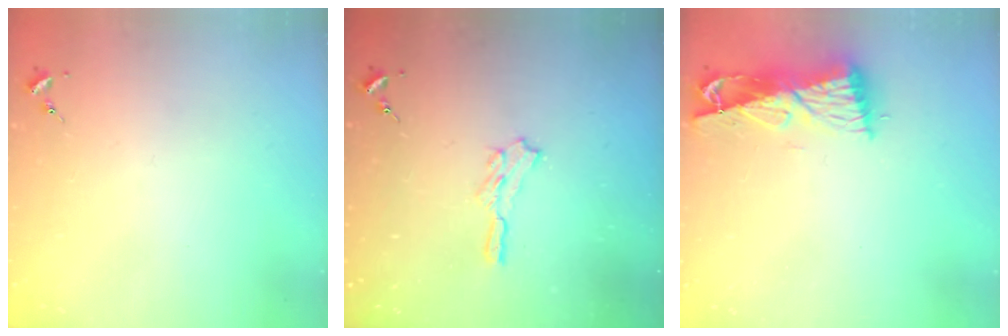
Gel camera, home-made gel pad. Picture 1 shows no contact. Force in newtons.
{"total": 5.0, "press": 5.0, "slide": 0.8}
{"total": 9.3, "press": 9.3, "slide": 1.0}